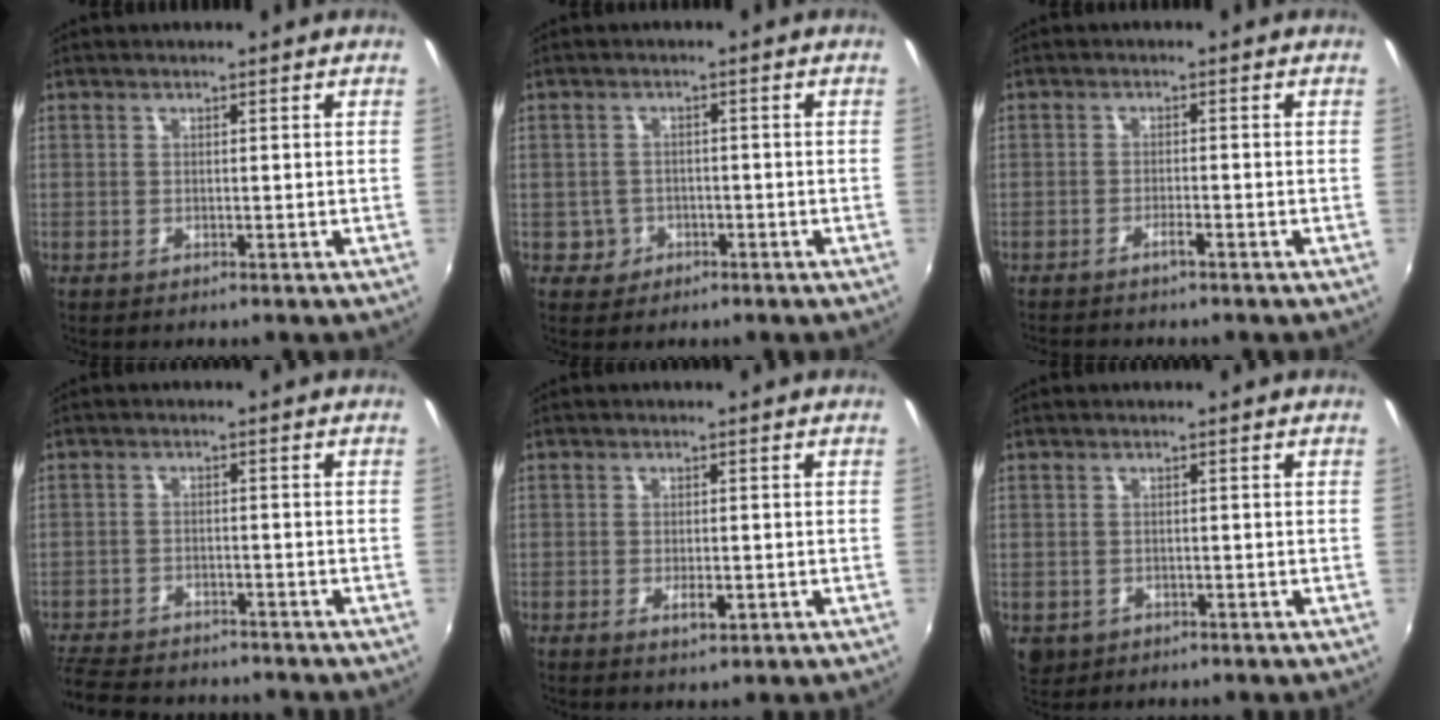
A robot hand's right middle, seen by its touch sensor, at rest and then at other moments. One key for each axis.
{"total": 3.4, "fx": -1.3, "fy": 3.1, "fz": 0.5, "tx": -0.017, "ty": 0.006, "tz": -0.019}
{"total": 2.3, "fx": -2.0, "fy": -0.1, "fz": 1.1, "tx": -0.030, "ty": -0.001, "tz": -0.039}
{"total": 12.1, "fx": -10.7, "fy": 3.7, "fz": 4.3, "tx": -0.118, "ty": -0.010, "tz": -0.172}
{"total": 3.3, "fx": -1.7, "fy": 1.2, "fz": 2.6, "tx": -0.054, "ty": -0.002, "tz": -0.025}
{"total": 3.6, "fx": -0.9, "fy": 3.1, "fz": 1.5, "tx": -0.034, "ty": -0.006, "tz": -0.009}